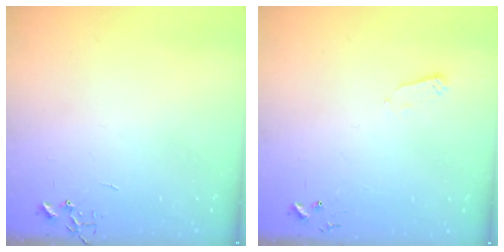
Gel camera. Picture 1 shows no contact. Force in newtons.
{"total": 2.4, "press": 2.4, "slide": 0.4}